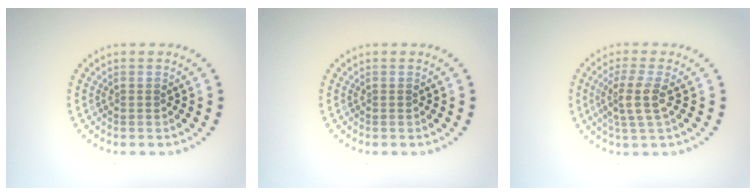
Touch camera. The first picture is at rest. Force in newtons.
{"total": 0.0}
{"total": 3.0, "press": 2.3, "slide": 1.9}